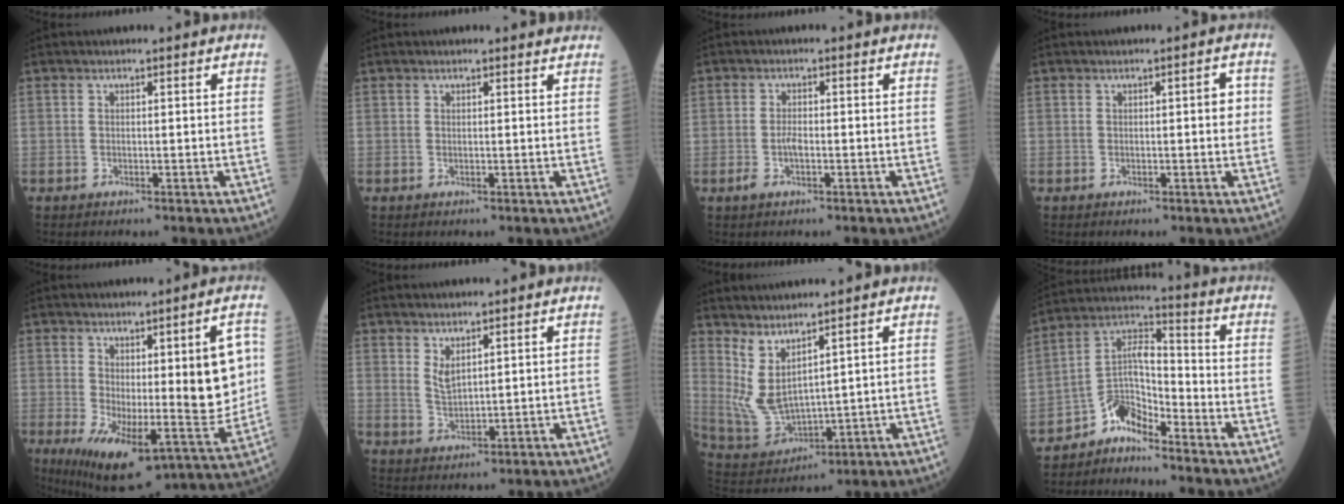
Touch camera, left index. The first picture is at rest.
{"total": 1.0, "force": [1.0, 0.1, -0.1], "torque": [-0.007, -0.007, 0.000]}
{"total": 2.3, "force": [-0.8, 0.9, 2.0], "torque": [-0.046, 0.000, -0.014]}
{"total": 1.9, "force": [0.1, 0.6, 1.8], "torque": [-0.017, 0.004, 0.000]}
{"total": 17.0, "force": [0.4, 4.4, 16.5], "torque": [-0.239, 0.001, 0.023]}
{"total": 2.6, "force": [1.6, 0.9, 1.8], "torque": [-0.044, -0.004, 0.041]}
{"total": 6.6, "force": [3.5, 1.8, 5.3], "torque": [-0.128, -0.019, 0.096]}
{"total": 6.4, "force": [-5.4, 1.9, 2.9], "torque": [-0.057, 0.021, -0.107]}